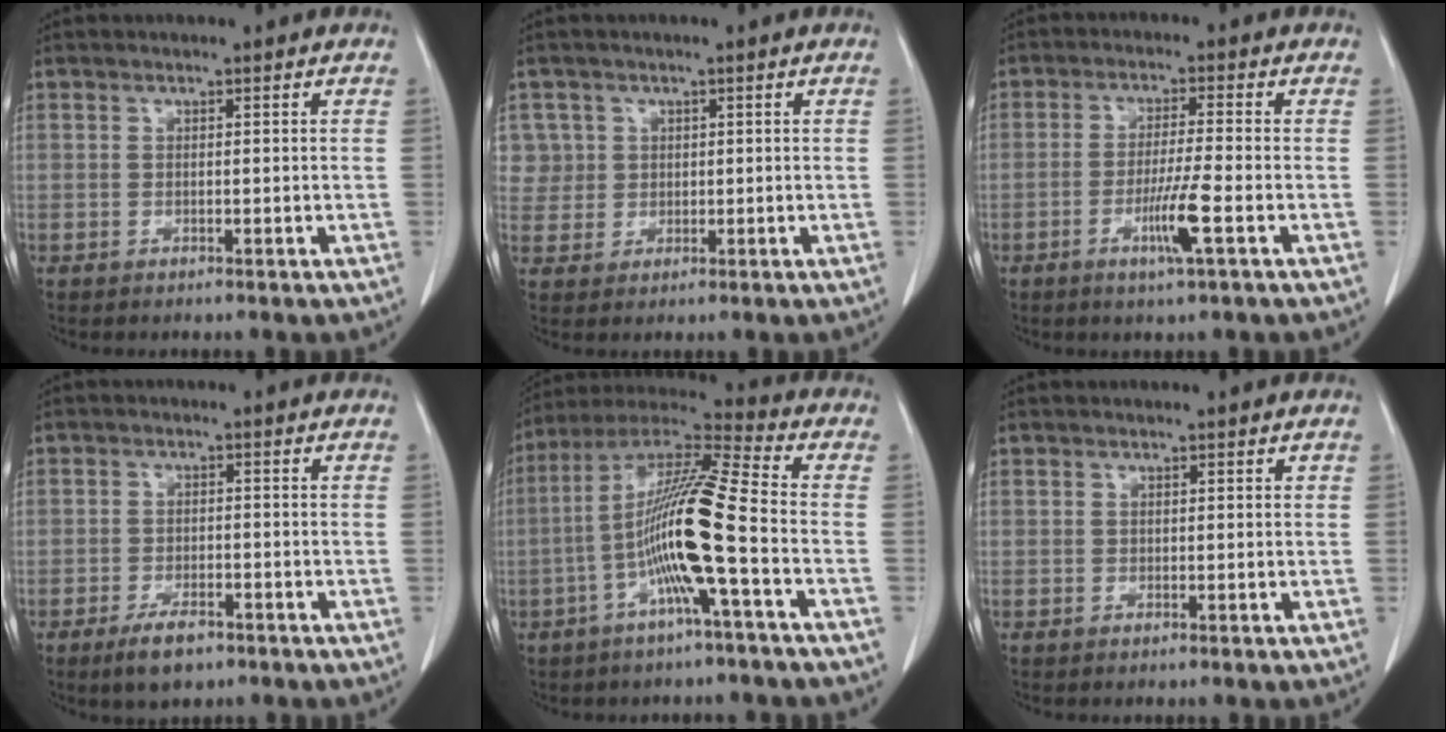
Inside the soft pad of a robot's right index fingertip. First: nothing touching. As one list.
[{"total": 4.4, "force": [1.5, 4.1, -0.3], "torque": [0.025, 0.009, 0.032]}, {"total": 5.9, "force": [-2.3, -0.5, 5.5], "torque": [-0.101, -0.012, -0.044]}, {"total": 4.5, "force": [-3.1, 2.0, 2.7], "torque": [-0.050, -0.001, -0.047]}, {"total": 14.7, "force": [-3.7, -0.6, 14.2], "torque": [-0.270, 0.010, -0.080]}, {"total": 0.0}]